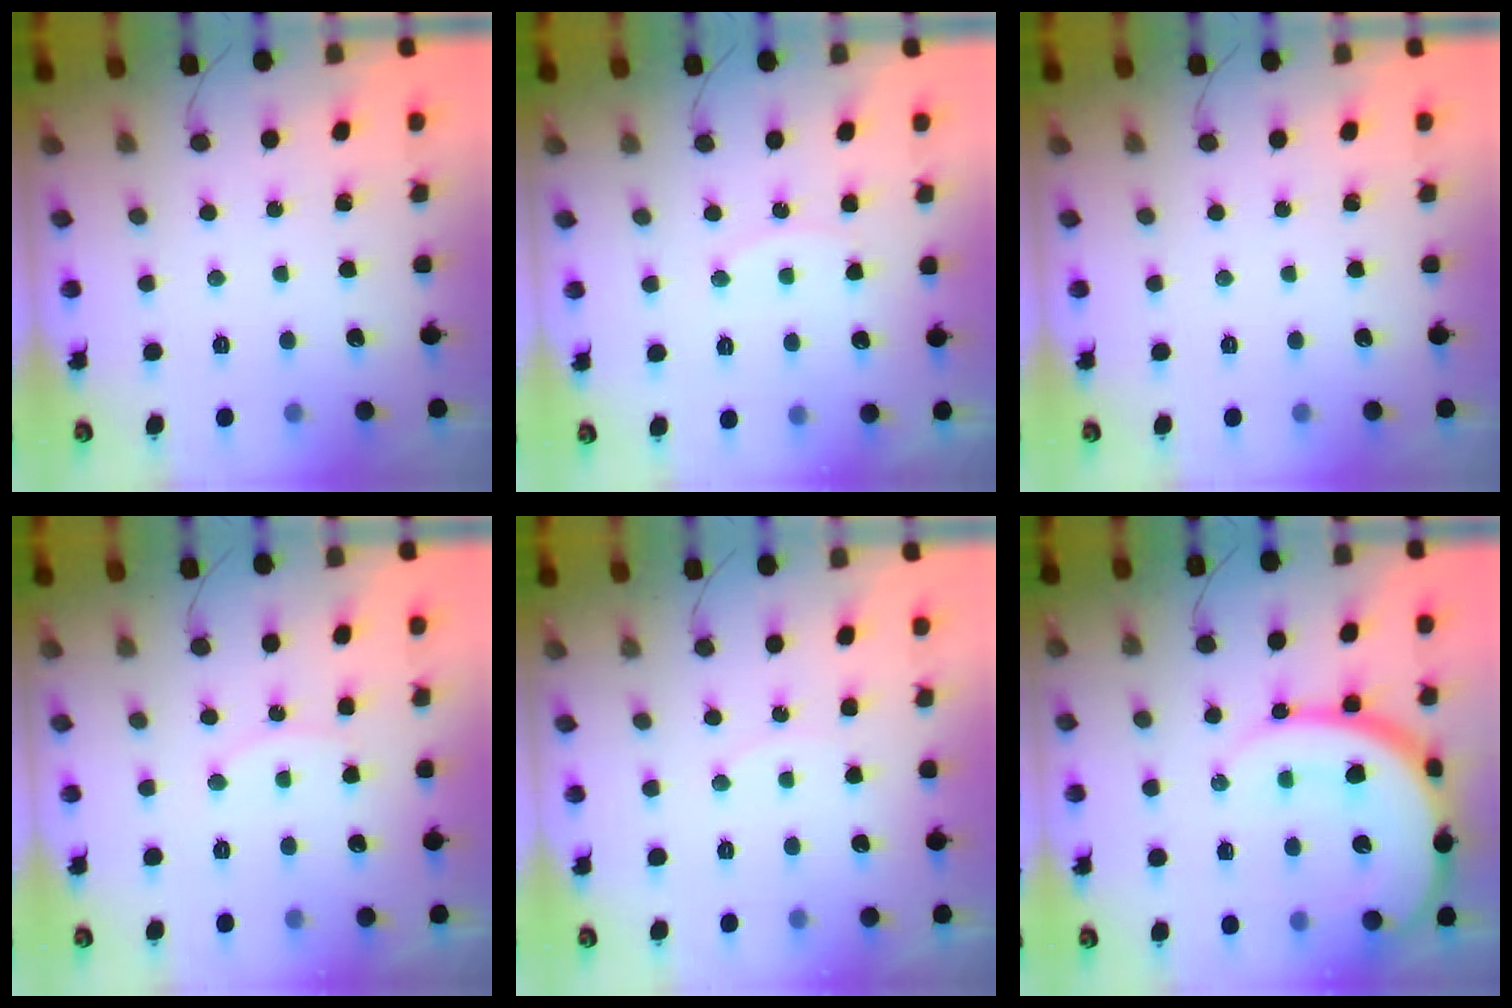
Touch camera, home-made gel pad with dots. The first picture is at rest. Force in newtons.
{"total": 7.7, "press": 7.7, "slide": 0.6}
{"total": 0.0}
{"total": 6.4, "press": 6.4, "slide": 0.3}
{"total": 5.6, "press": 5.6, "slide": 0.5}
{"total": 23.5, "press": 23.5, "slide": 1.9}